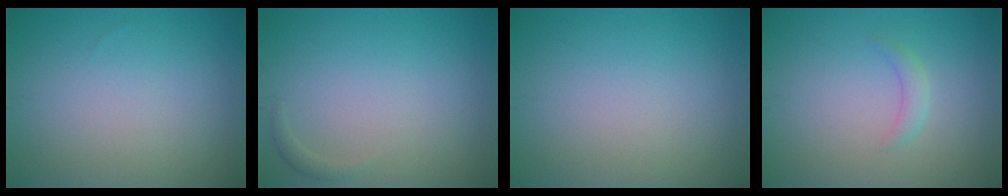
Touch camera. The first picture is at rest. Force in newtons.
{"total": 0.7, "press": 0.7, "slide": 0.1}
{"total": 0.0}
{"total": 1.2, "press": 1.2, "slide": 0.1}